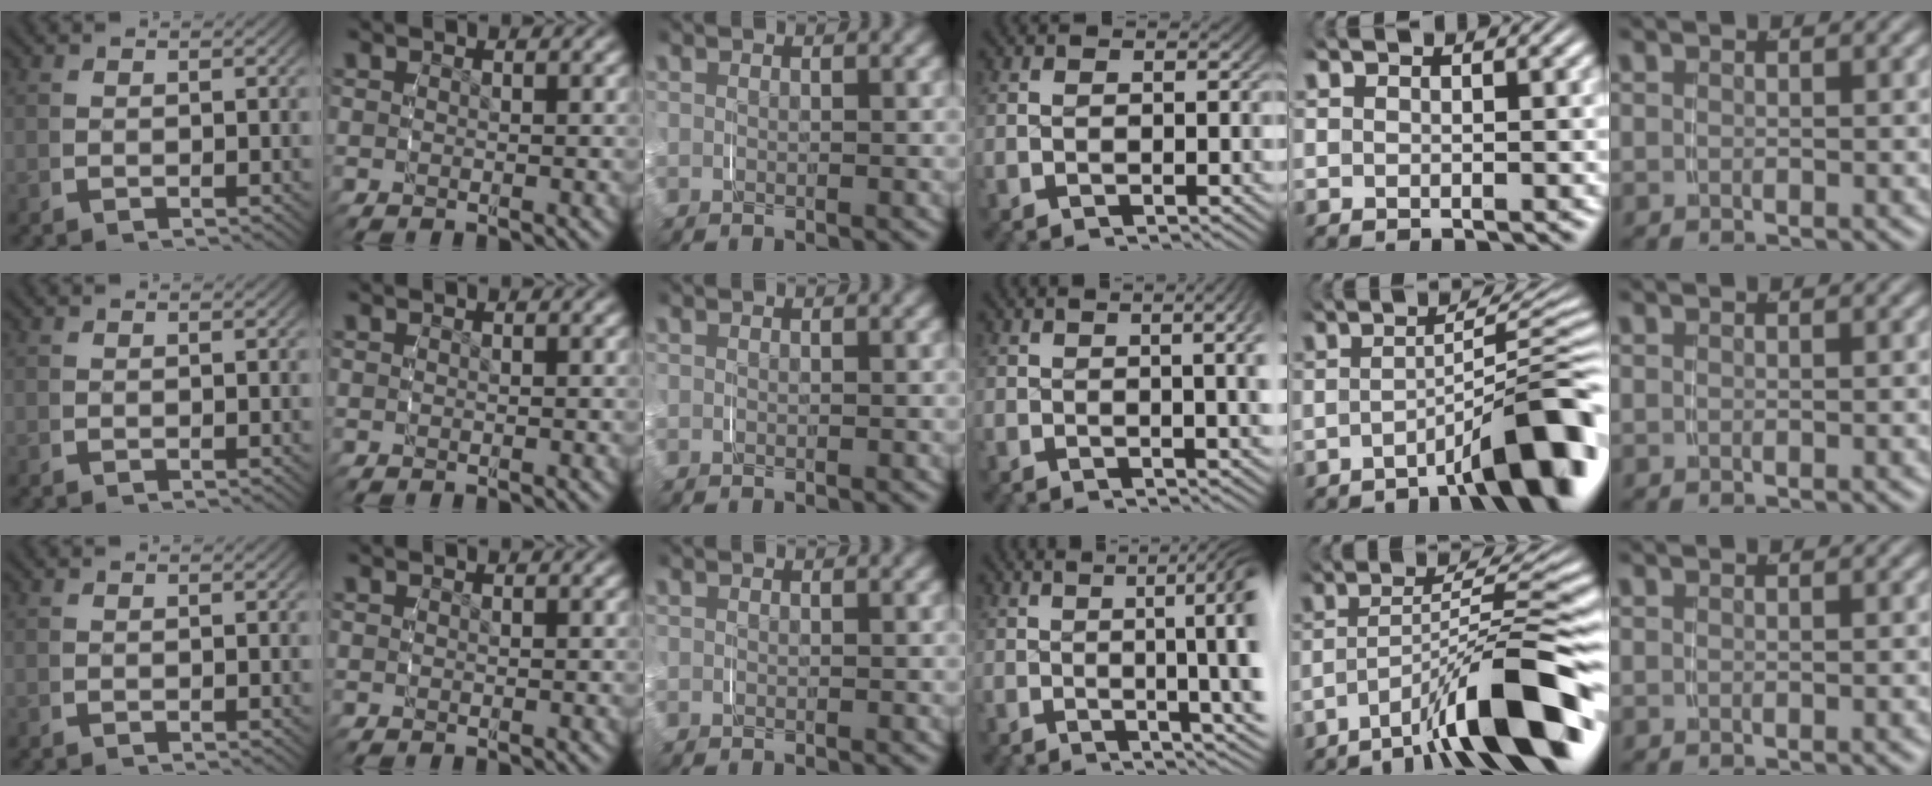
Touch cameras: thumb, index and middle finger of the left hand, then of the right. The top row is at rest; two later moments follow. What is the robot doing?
{"motion": "grasp_and_lifting", "object": "pencil case"}